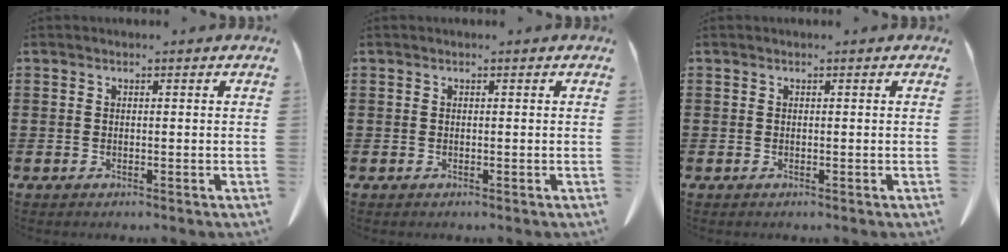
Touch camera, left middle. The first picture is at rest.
{"total": 0.0}
{"total": 0.0}